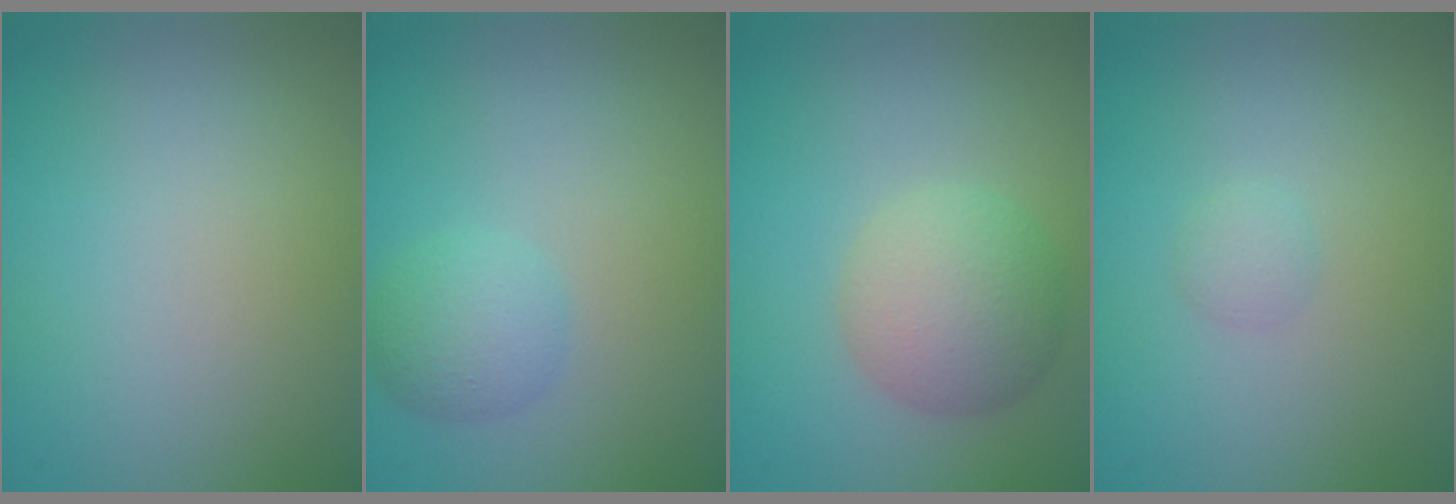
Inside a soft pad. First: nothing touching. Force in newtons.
{"total": 2.5, "press": 2.5, "slide": 0.2}
{"total": 4.8, "press": 4.8, "slide": 0.3}
{"total": 1.0, "press": 1.0, "slide": 0.0}